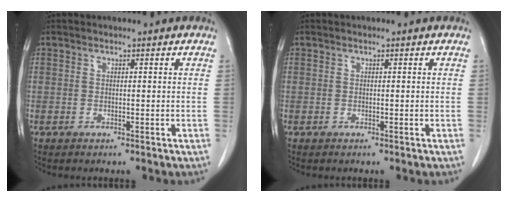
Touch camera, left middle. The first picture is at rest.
{"total": 0.0}